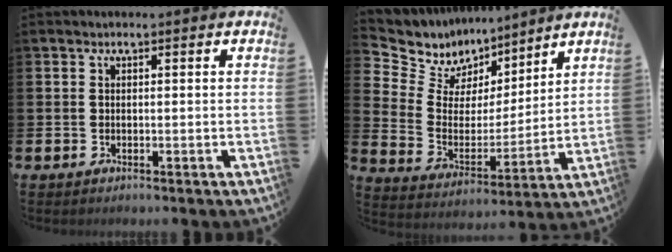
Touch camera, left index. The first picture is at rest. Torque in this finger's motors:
{"motor_torque": [-0.29, -0.09, -0.22, -0.21]}